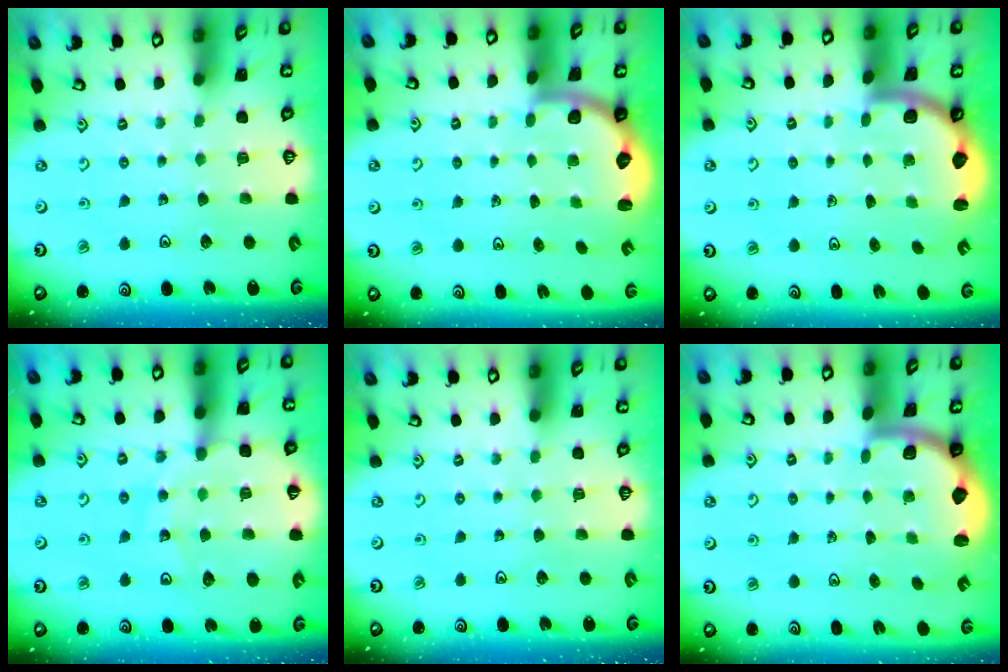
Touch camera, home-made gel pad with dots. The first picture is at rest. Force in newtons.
{"total": 2.6, "press": 1.9, "slide": 1.7}
{"total": 2.5, "press": 2.2, "slide": 1.2}
{"total": 14.2, "press": 13.8, "slide": 3.4}
{"total": 0.0}
{"total": 2.0, "press": 2.0, "slide": 0.5}